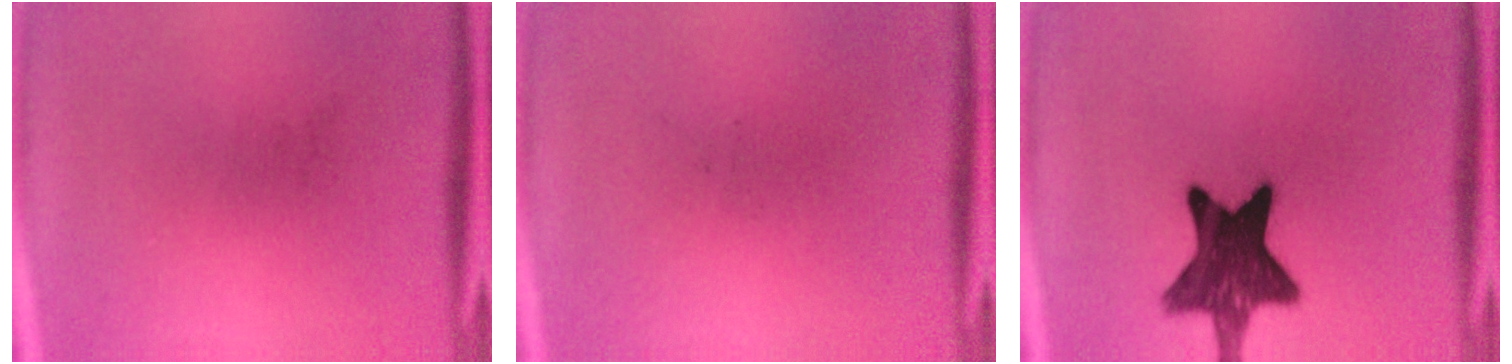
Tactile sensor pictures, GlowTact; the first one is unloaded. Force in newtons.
{"total": 0.0}
{"total": 13.3}